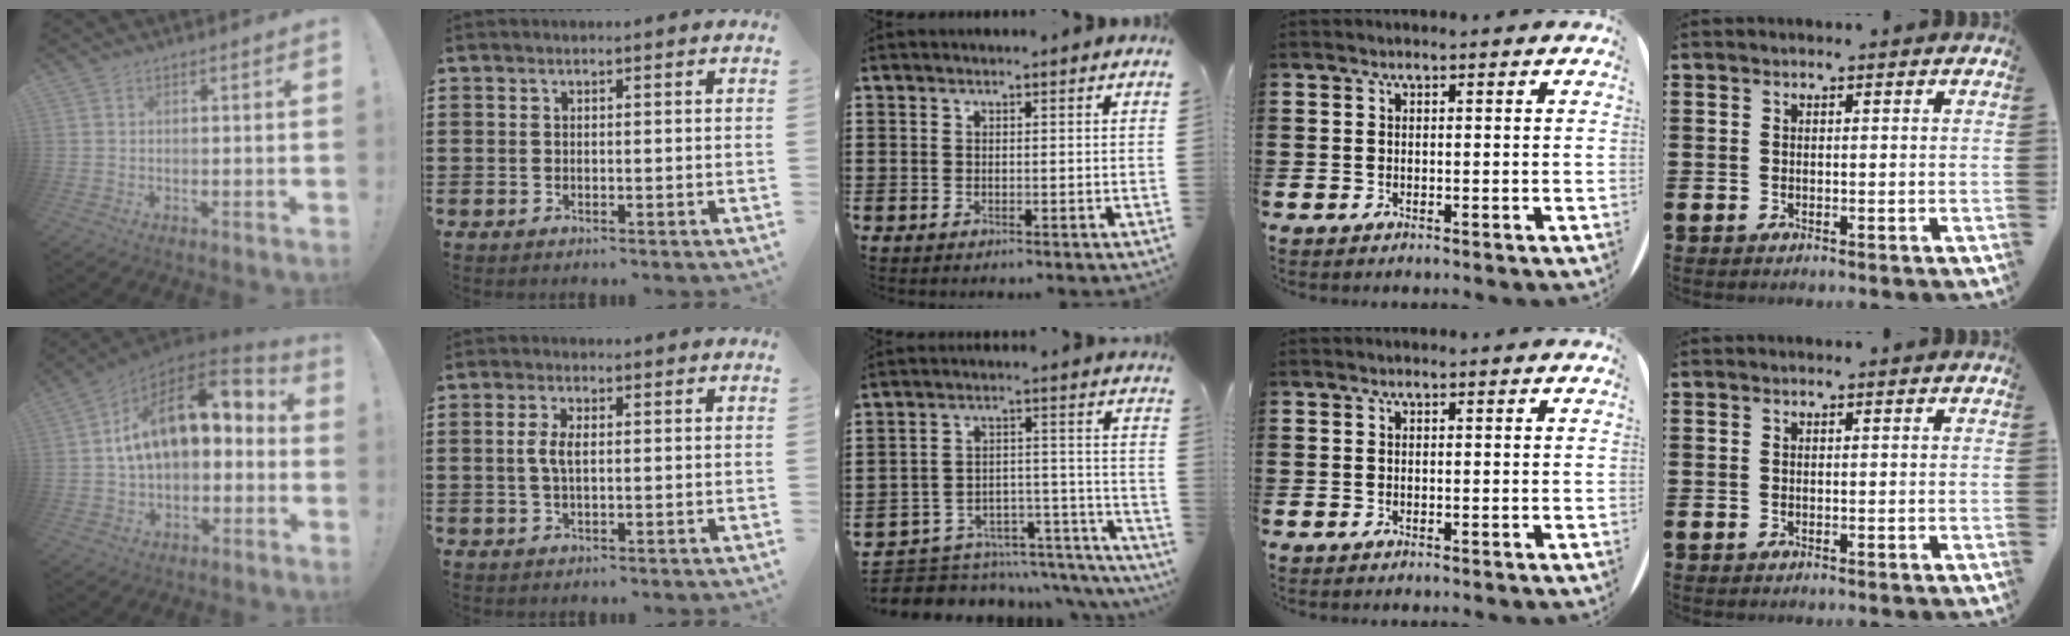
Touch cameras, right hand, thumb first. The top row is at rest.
{"thumb": {"total": 17.0, "force": [4.3, 9.2, 13.6], "torque": [-0.214, -0.004, 0.076]}, "index": {"total": 3.2, "force": [0.1, 1.3, 2.9], "torque": [-0.065, 0.001, -0.003]}, "middle": {"total": 4.0, "force": [-3.6, 1.6, 0.3], "torque": [-0.015, 0.004, -0.075]}}